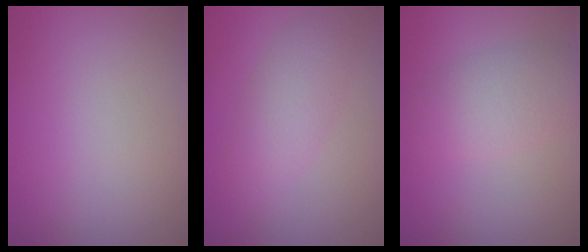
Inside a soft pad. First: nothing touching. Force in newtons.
{"total": 3.4, "press": 3.4, "slide": 0.1}
{"total": 3.5, "press": 3.5, "slide": 0.2}